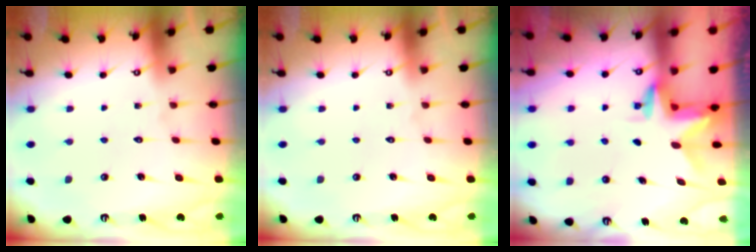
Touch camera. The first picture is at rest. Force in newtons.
{"total": 0.0}
{"total": 3.0, "press": 3.0, "slide": 0.3}